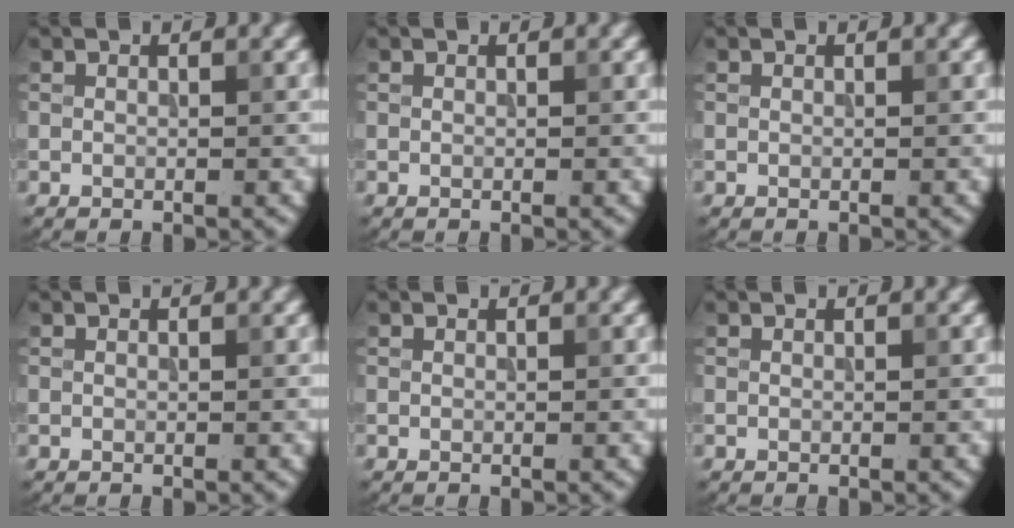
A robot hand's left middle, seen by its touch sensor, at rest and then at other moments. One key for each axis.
{"total": 0.0}
{"total": 0.0}
{"total": 0.0}
{"total": 0.0}
{"total": 0.0}